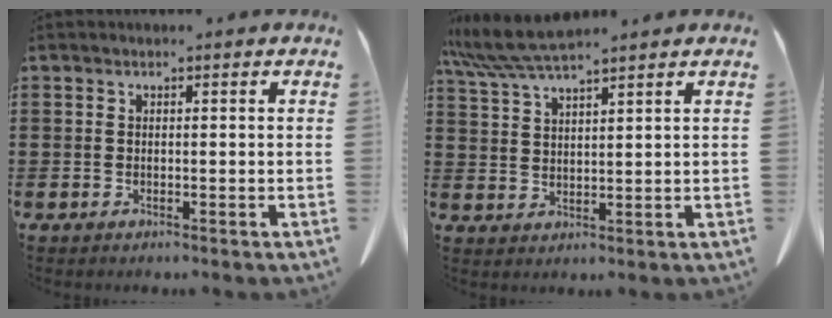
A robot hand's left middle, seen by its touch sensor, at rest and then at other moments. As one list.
[{"total": 6.5, "force": [5.5, 0.3, 3.4], "torque": [-0.089, -0.021, 0.099]}]